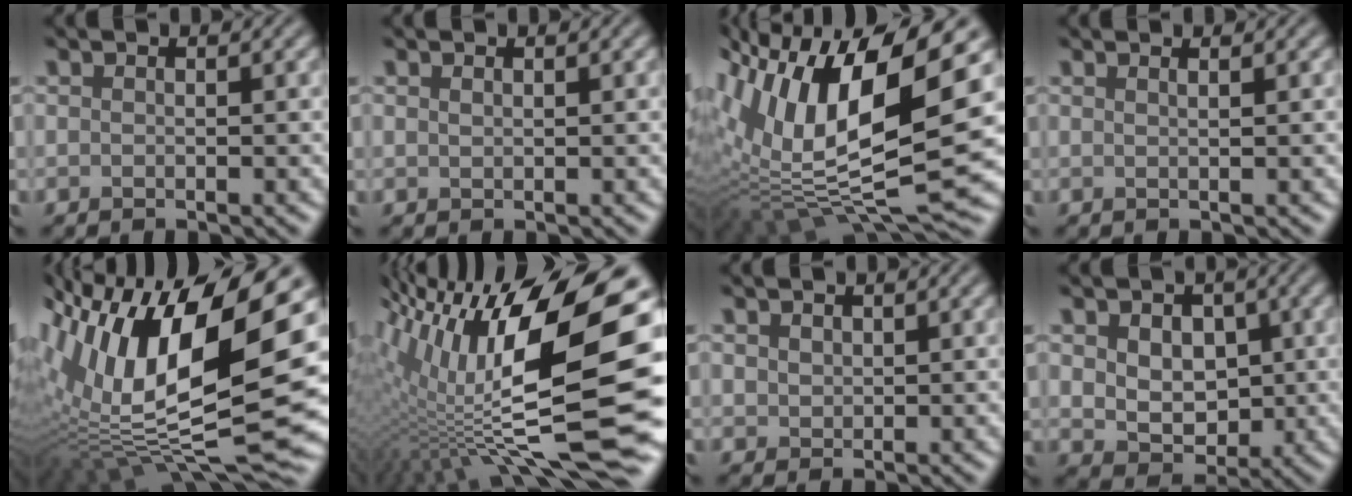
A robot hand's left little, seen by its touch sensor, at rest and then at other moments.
{"total": 0.6, "force": [0.5, 0.2, 0.3], "torque": [-0.009, -0.001, 0.010]}
{"total": 17.0, "force": [3.0, 7.1, 15.2], "torque": [-0.296, 0.008, 0.046]}
{"total": 1.4, "force": [0.8, 0.5, 0.9], "torque": [0.000, 0.001, -0.002]}
{"total": 18.8, "force": [3.2, 8.0, 16.7], "torque": [-0.324, 0.004, 0.055]}
{"total": 16.8, "force": [1.2, 5.9, 15.7], "torque": [-0.281, 0.011, 0.021]}
{"total": 1.2, "force": [0.7, 0.9, 0.4], "torque": [-0.007, -0.002, 0.017]}
{"total": 5.2, "force": [0.8, 3.9, 3.3], "torque": [-0.055, -0.002, 0.014]}